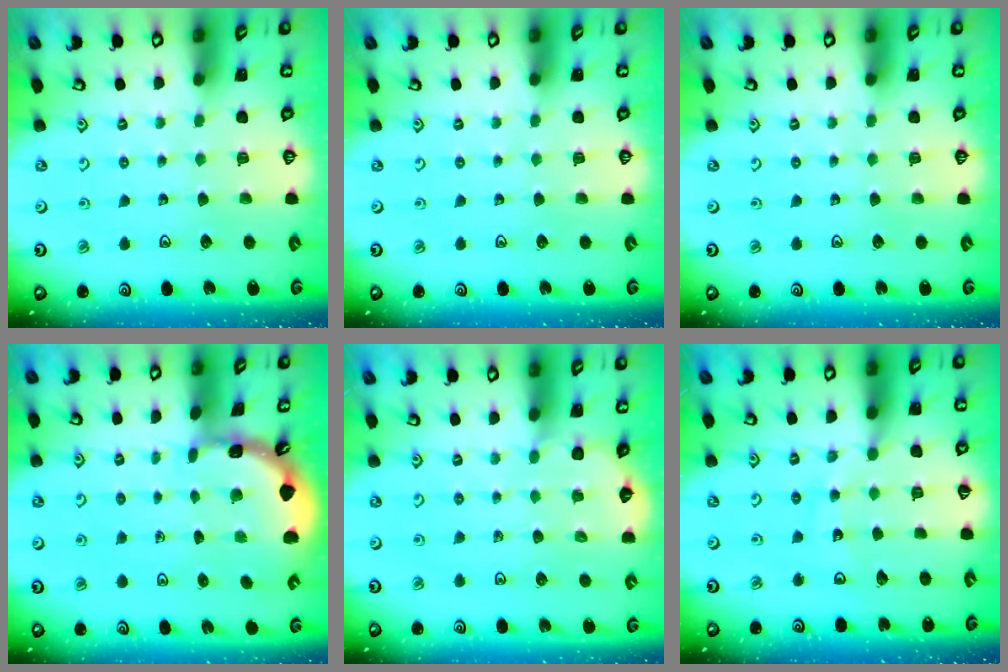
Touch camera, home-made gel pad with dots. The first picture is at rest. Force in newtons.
{"total": 0.0}
{"total": 0.0}
{"total": 1.8, "press": 1.8, "slide": 0.1}
{"total": 3.3, "press": 3.3, "slide": 0.4}
{"total": 10.3, "press": 10.3, "slide": 1.3}